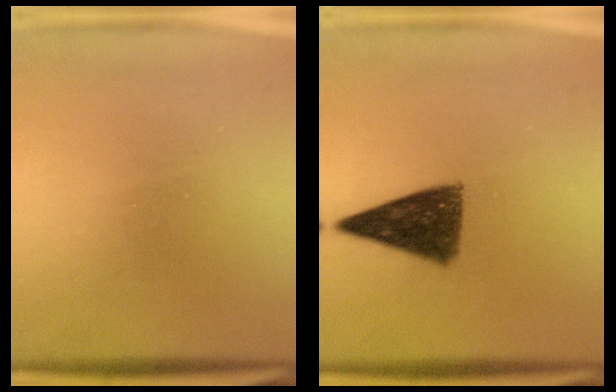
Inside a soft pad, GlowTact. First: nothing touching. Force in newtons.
{"total": 9.8}